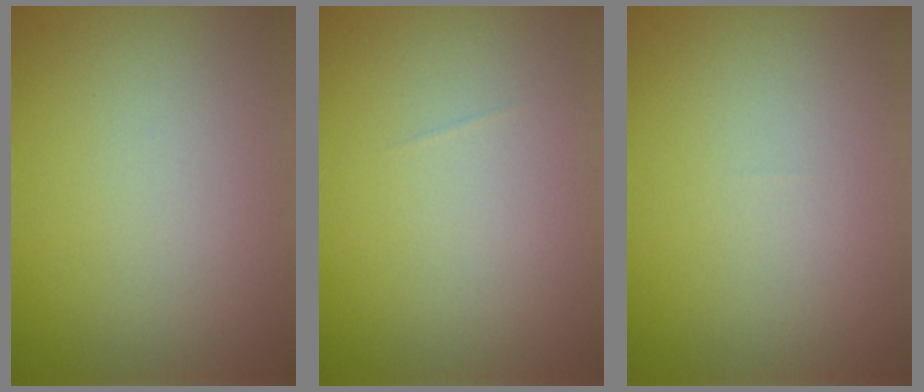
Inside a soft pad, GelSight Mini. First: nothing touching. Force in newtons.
{"total": 0.0}
{"total": 0.0}